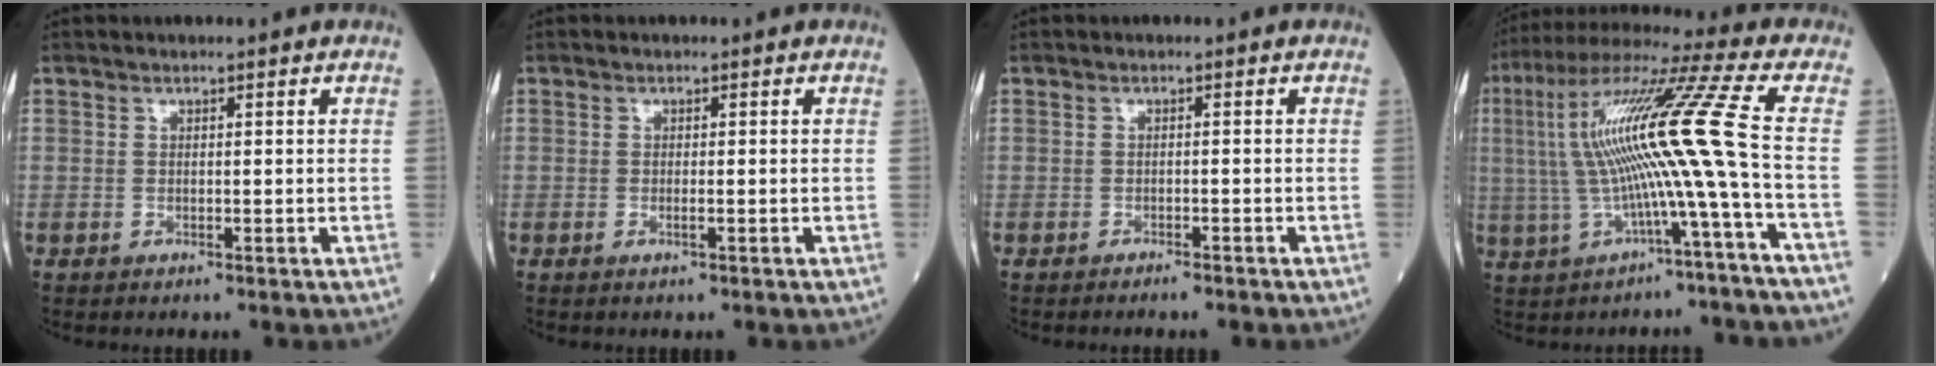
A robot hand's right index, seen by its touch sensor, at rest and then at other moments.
{"total": 0.8, "force": [-0.3, 0.0, 0.8], "torque": [-0.018, -0.001, -0.005]}
{"total": 1.6, "force": [-1.4, 0.1, 0.7], "torque": [-0.014, -0.002, -0.016]}
{"total": 15.8, "force": [-0.7, -1.7, 15.7], "torque": [-0.303, 0.030, -0.020]}